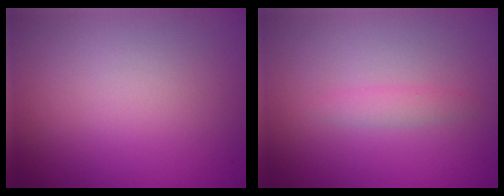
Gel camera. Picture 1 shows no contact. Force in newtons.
{"total": 1.2, "press": 1.2, "slide": 0.1}